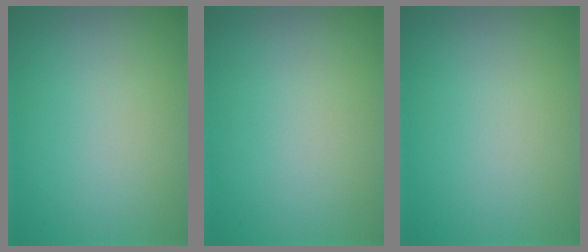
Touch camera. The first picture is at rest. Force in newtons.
{"total": 0.0}
{"total": 0.0}